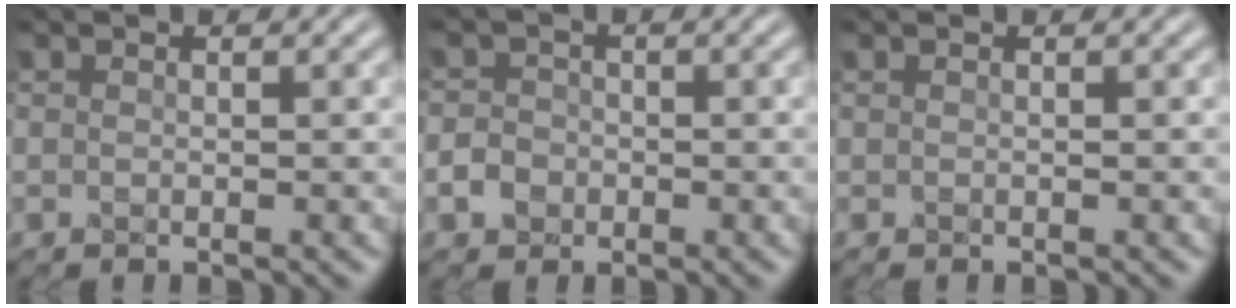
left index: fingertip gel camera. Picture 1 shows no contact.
{"total": 2.1, "force": [-0.9, 1.8, 0.7], "torque": [-0.007, 0.000, -0.023]}
{"total": 0.0}